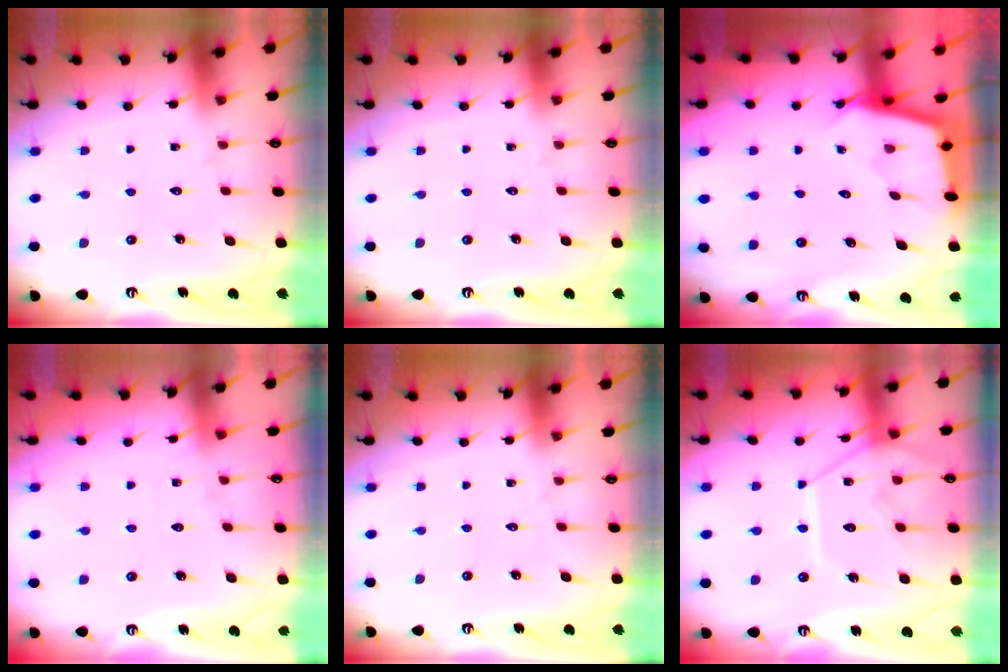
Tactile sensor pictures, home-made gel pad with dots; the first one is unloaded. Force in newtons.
{"total": 0.0}
{"total": 2.5, "press": 2.5, "slide": 0.2}
{"total": 2.6, "press": 2.6, "slide": 0.4}
{"total": 0.0}
{"total": 12.1, "press": 12.0, "slide": 1.3}